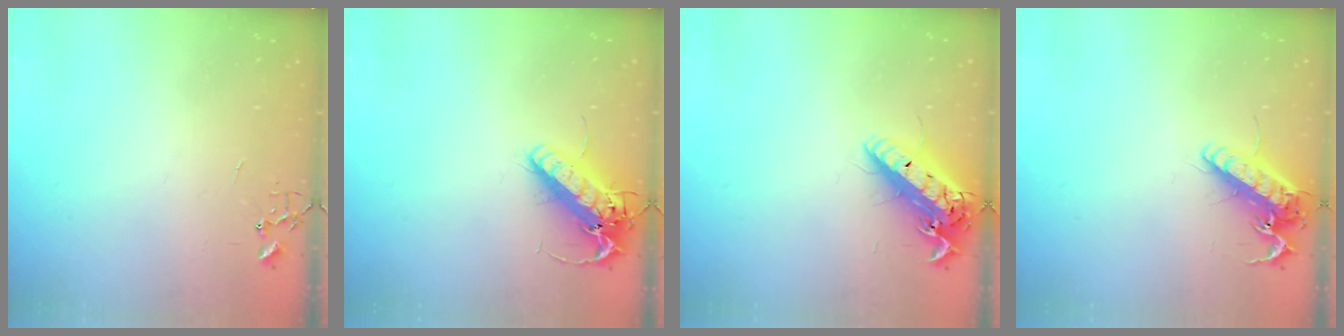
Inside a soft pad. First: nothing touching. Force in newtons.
{"total": 15.6, "press": 15.3, "slide": 3.2}
{"total": 17.4, "press": 16.9, "slide": 4.1}
{"total": 13.4, "press": 13.2, "slide": 2.5}